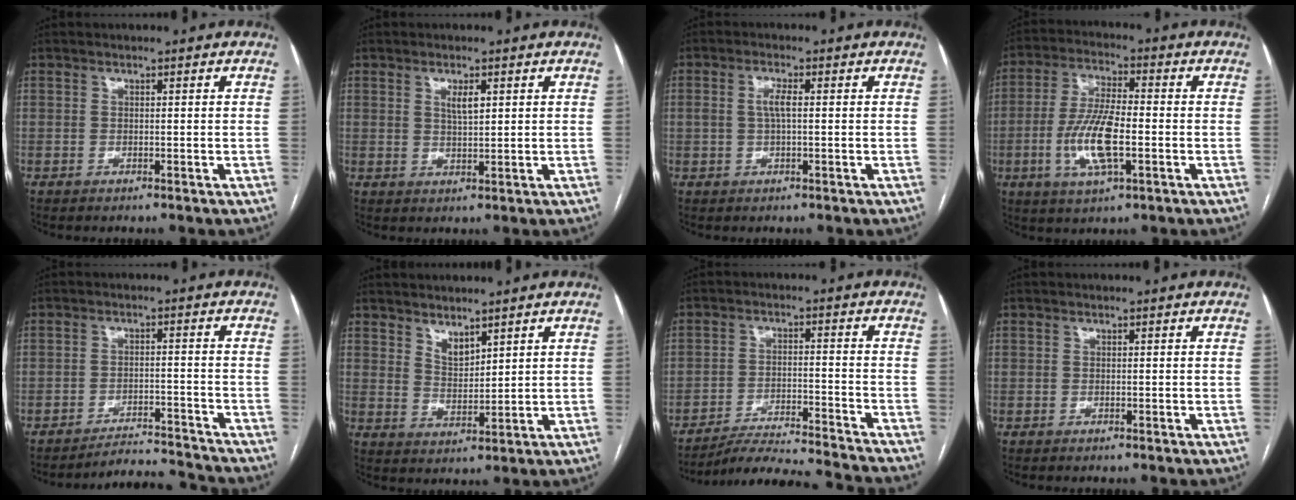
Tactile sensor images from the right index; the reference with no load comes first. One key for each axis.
{"total": 2.6, "fx": 1.1, "fy": 0.7, "fz": 2.2, "tx": -0.041, "ty": -0.002, "tz": 0.021}
{"total": 2.5, "fx": 0.2, "fy": 0.6, "fz": 2.5, "tx": -0.051, "ty": 0.005, "tz": 0.005}
{"total": 10.4, "fx": -2.6, "fy": 2.4, "fz": 9.8, "tx": -0.204, "ty": -0.004, "tz": -0.046}
{"total": 7.0, "fx": -7.0, "fy": -0.8, "fz": -0.7, "tx": 0.008, "ty": 0.007, "tz": -0.111}
{"total": 3.7, "fx": 2.9, "fy": 1.4, "fz": 1.7, "tx": -0.032, "ty": -0.008, "tz": 0.063}
{"total": 13.6, "fx": -13.2, "fy": -1.2, "fz": 3.1, "tx": -0.037, "ty": -0.010, "tz": -0.201}
{"total": 0.0}